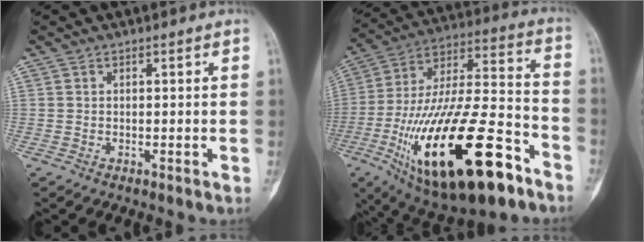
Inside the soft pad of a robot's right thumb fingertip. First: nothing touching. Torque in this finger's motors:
{"motor_torque": [2.28, 2.65, 2.32, -0.45, 0.38]}